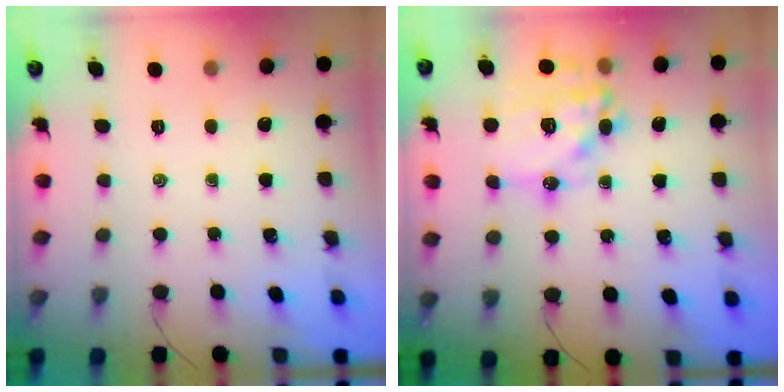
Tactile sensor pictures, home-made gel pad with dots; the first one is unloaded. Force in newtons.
{"total": 16.6, "press": 16.3, "slide": 3.0}